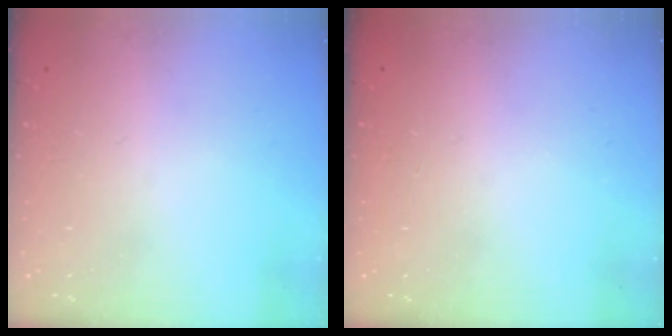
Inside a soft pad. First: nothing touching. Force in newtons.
{"total": 0.0}